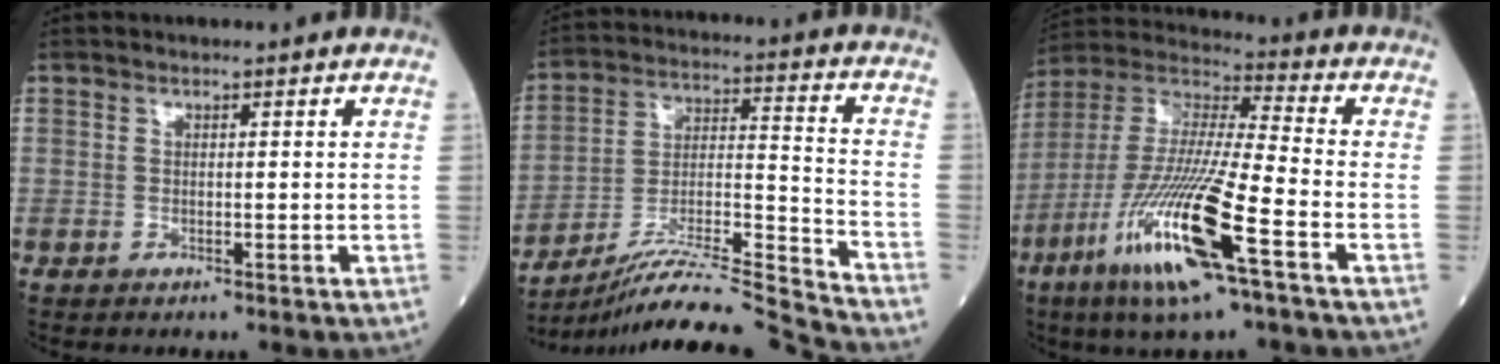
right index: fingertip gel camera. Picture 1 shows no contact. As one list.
[{"total": 20.3, "force": [-19.0, -2.9, 6.5], "torque": [-0.123, -0.009, -0.320]}, {"total": 19.1, "force": [-8.7, 1.3, 17.0], "torque": [-0.377, -0.040, -0.170]}]